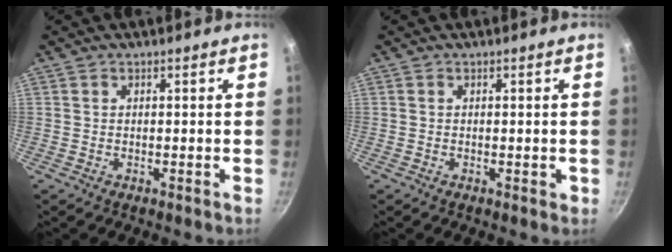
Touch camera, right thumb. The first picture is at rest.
{"total": 0.8, "force": [-0.1, 0.3, 0.7], "torque": [-0.007, 0.002, -0.003]}